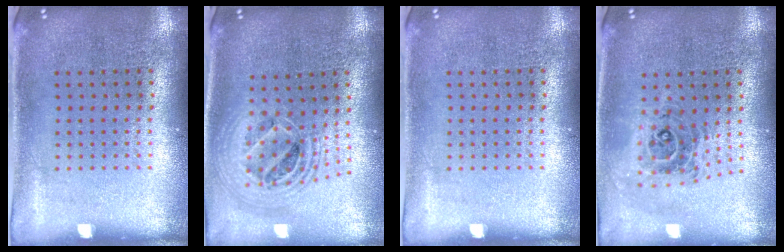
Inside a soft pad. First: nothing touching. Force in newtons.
{"total": 2.1, "press": 1.6, "slide": 1.4}
{"total": 0.0}
{"total": 0.9, "press": 0.9, "slide": 0.1}